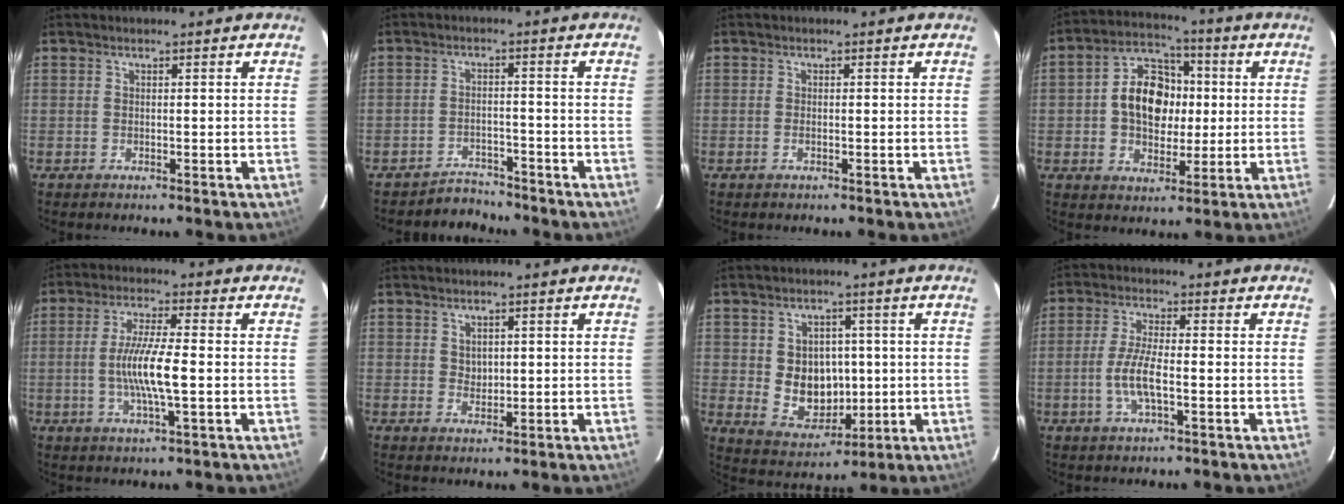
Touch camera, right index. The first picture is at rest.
{"total": 4.2, "force": [-3.8, 1.6, -0.7], "torque": [0.005, 0.012, -0.062]}
{"total": 0.7, "force": [-0.3, 0.3, 0.6], "torque": [-0.013, -0.001, -0.005]}
{"total": 11.4, "force": [0.5, 8.5, 7.7], "torque": [-0.149, 0.033, 0.012]}
{"total": 8.7, "force": [-1.3, 0.9, 8.6], "torque": [-0.162, -0.004, -0.025]}
{"total": 2.0, "force": [0.7, 1.7, 0.8], "torque": [-0.009, 0.003, 0.015]}
{"total": 9.5, "force": [0.1, 8.0, 5.2], "torque": [-0.105, 0.003, 0.024]}
{"total": 6.4, "force": [-1.8, 1.5, 6.0], "torque": [-0.125, -0.001, -0.036]}